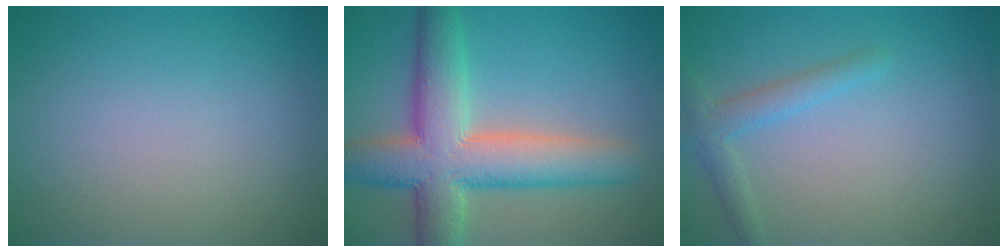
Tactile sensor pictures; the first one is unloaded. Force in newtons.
{"total": 9.3, "press": 9.3, "slide": 0.7}
{"total": 2.2, "press": 2.2, "slide": 0.0}